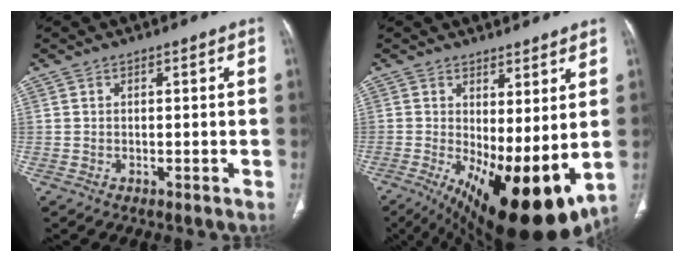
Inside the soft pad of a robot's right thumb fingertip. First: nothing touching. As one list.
[{"total": 17.3, "force": [-1.5, 6.7, 15.9], "torque": [-0.252, -0.030, 0.003]}]